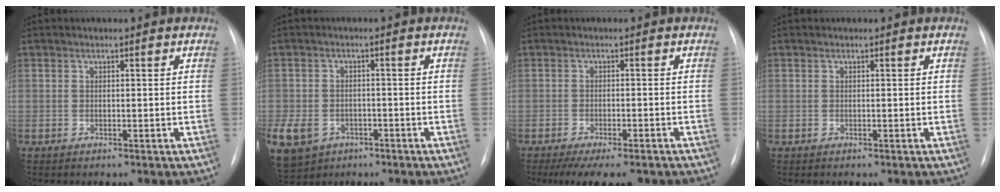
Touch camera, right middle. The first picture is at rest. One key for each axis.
{"total": 17.9, "fx": -8.0, "fy": 14.2, "fz": 7.5, "tx": -0.247, "ty": -0.008, "tz": -0.115}
{"total": 10.0, "fx": -7.7, "fy": 2.7, "fz": 5.7, "tx": -0.071, "ty": -0.009, "tz": -0.106}
{"total": 0.0}